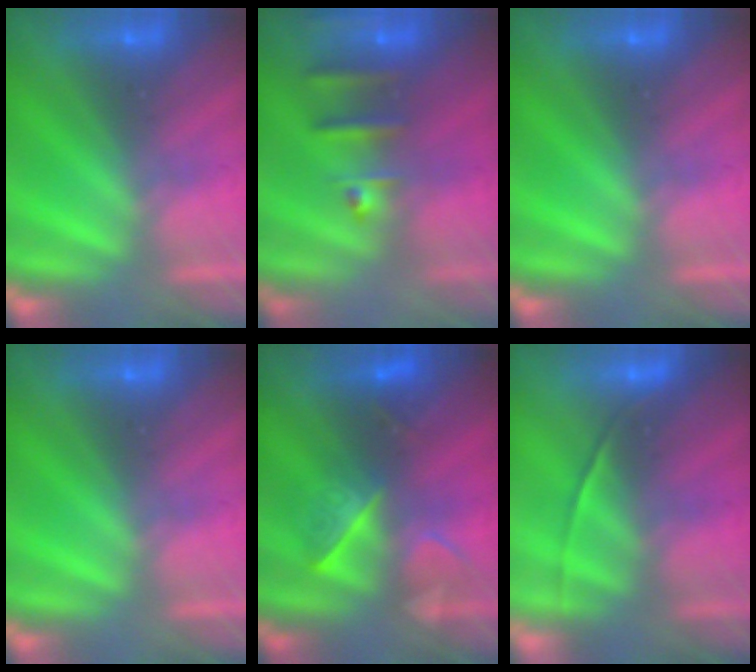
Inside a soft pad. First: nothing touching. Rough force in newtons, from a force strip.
{"total": 2.4}
{"total": 0.0}
{"total": 0.0}
{"total": 2.6}
{"total": 1.8}